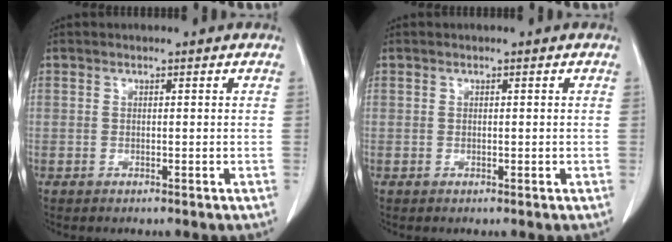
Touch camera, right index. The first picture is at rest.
{"total": 0.0}